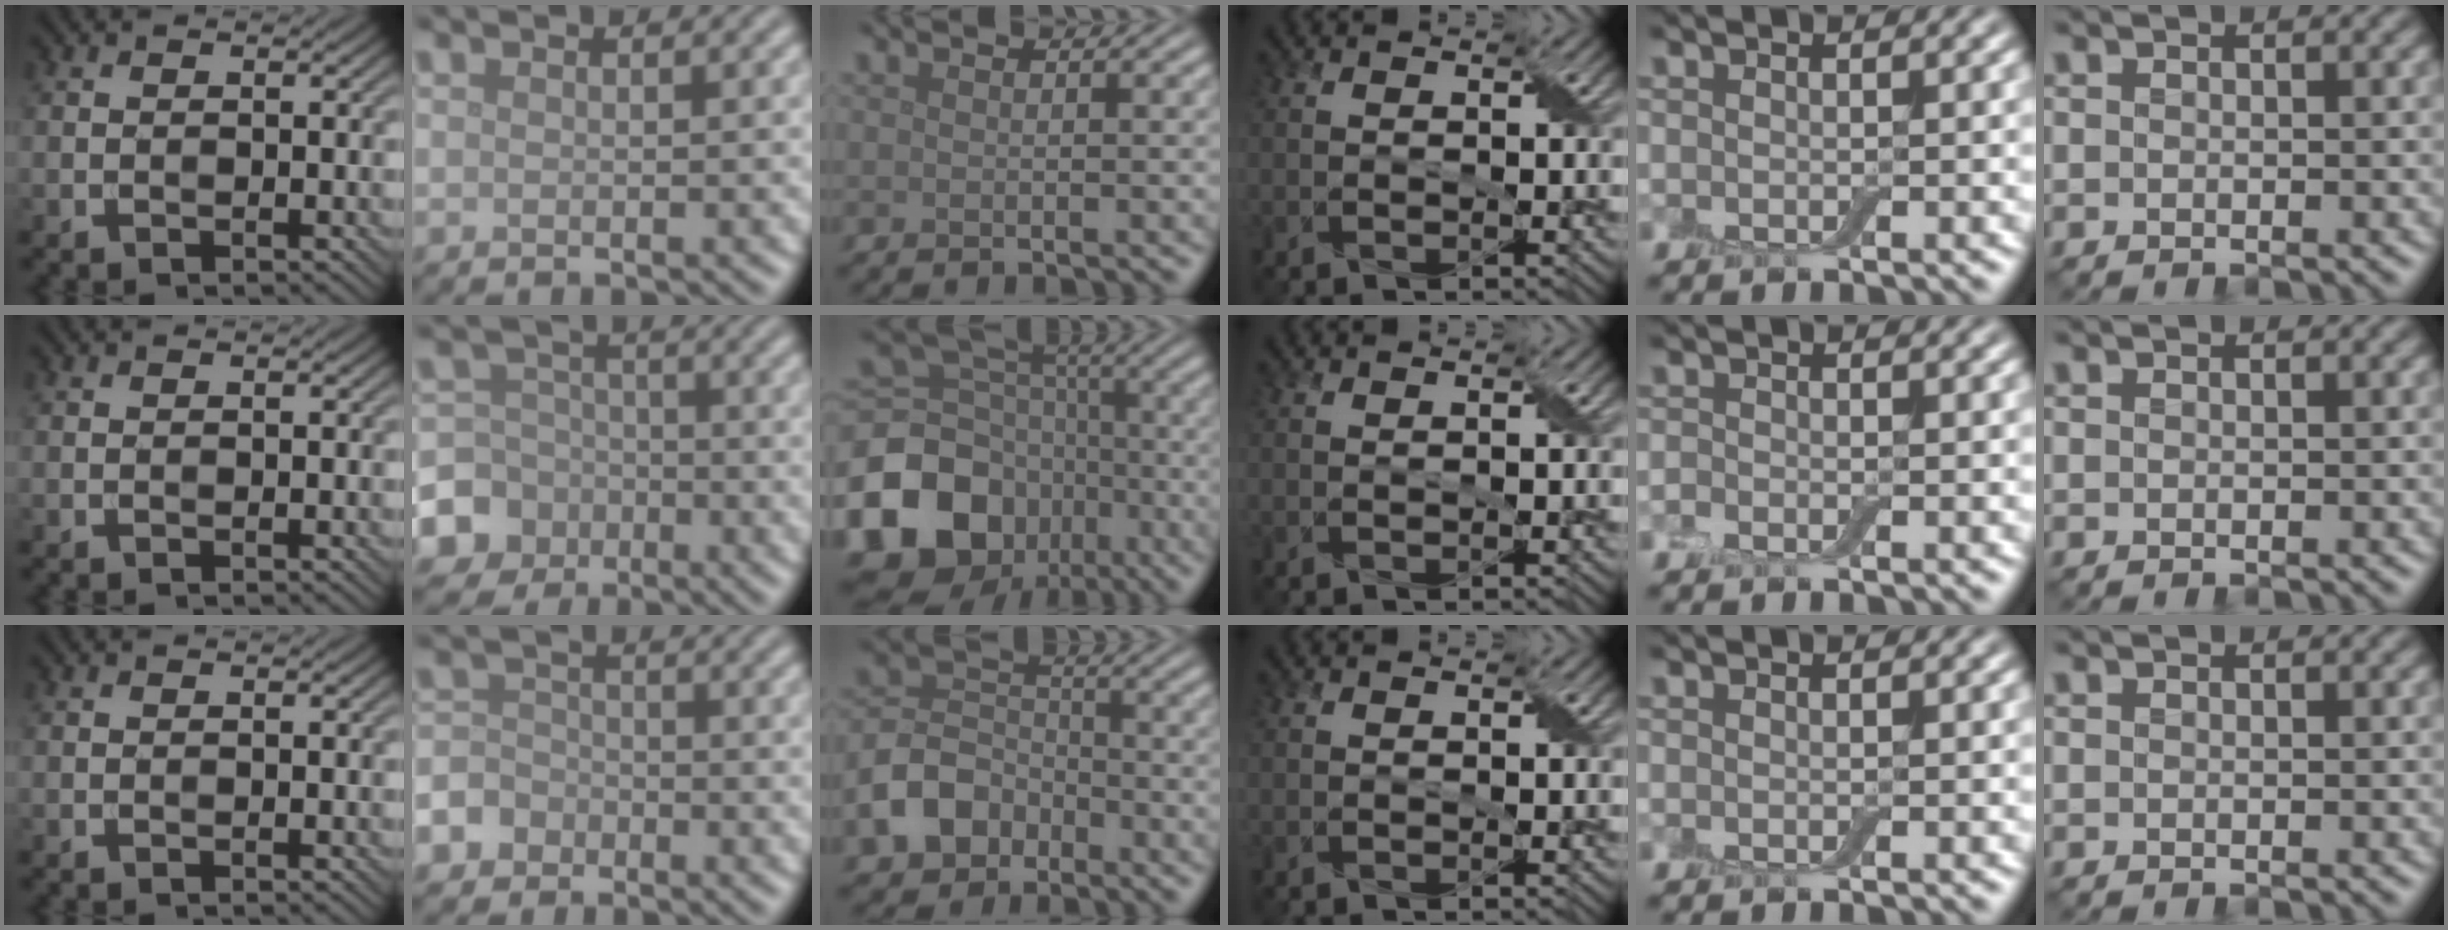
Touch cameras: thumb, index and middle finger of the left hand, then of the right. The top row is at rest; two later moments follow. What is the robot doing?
{"motion": "fold", "object": "aluminum foil"}